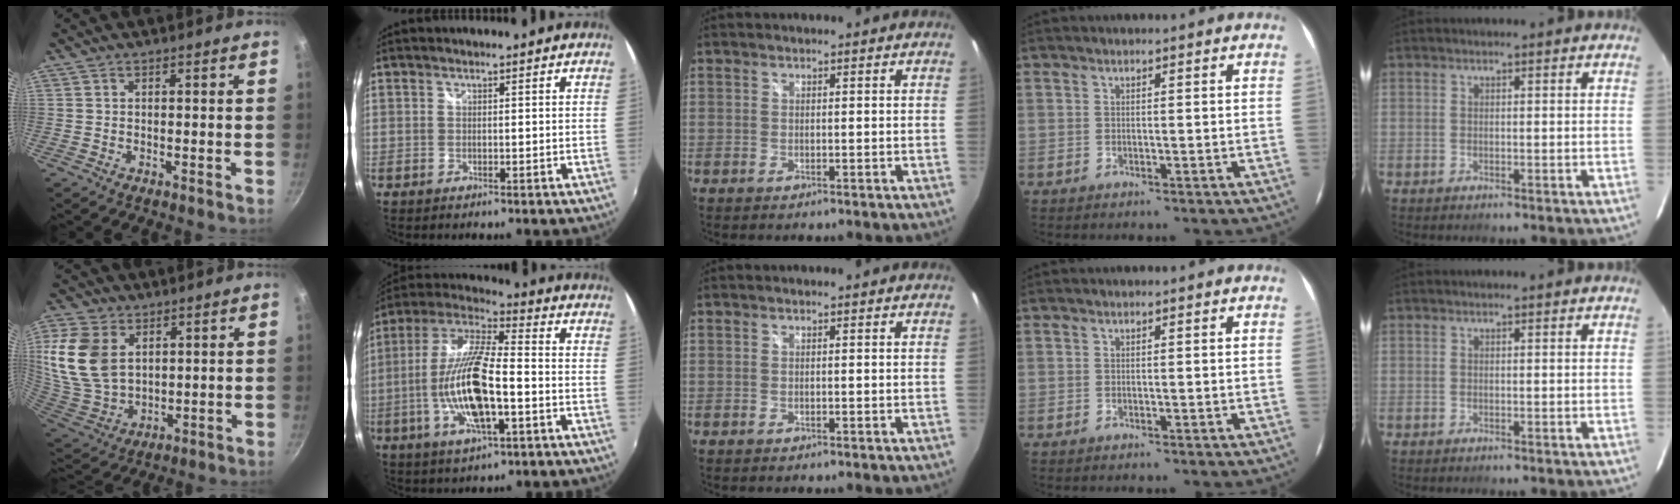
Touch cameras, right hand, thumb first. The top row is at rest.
{"thumb": {"total": 16.3, "force": [4.6, 11.4, 10.7], "torque": [-0.210, -0.020, 0.105]}, "index": {"total": 17.1, "force": [-4.3, 4.6, 15.9], "torque": [-0.317, -0.009, -0.083]}}